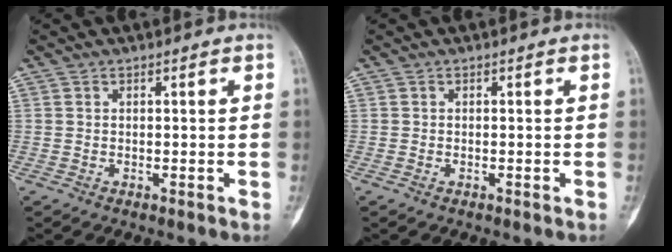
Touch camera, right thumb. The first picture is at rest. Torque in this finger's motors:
{"motor_torque": [-0.26, -0.03, -0.16, -0.01, -0.02]}